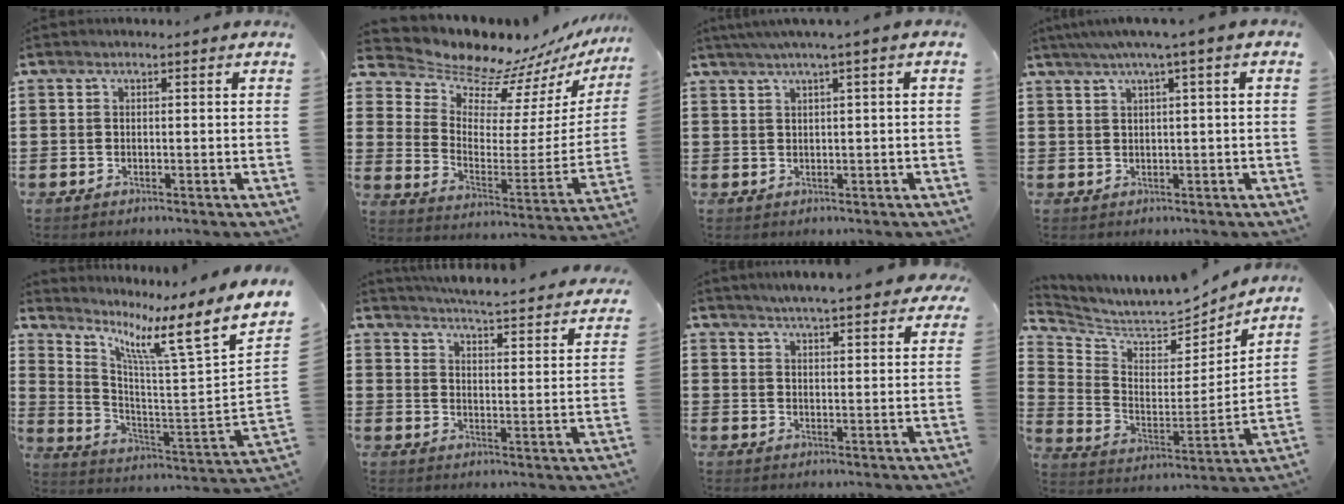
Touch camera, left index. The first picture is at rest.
{"total": 8.4, "force": [7.9, 2.7, 0.5], "torque": [-0.046, -0.076, 0.134]}
{"total": 1.8, "force": [0.8, -0.2, 1.6], "torque": [-0.029, -0.001, 0.015]}
{"total": 2.4, "force": [0.9, 0.0, 2.2], "torque": [-0.043, 0.001, 0.015]}
{"total": 7.8, "force": [4.2, -0.4, 6.6], "torque": [-0.124, -0.060, 0.044]}
{"total": 4.6, "force": [4.5, -0.7, 0.8], "torque": [-0.031, -0.047, 0.071]}
{"total": 4.5, "force": [4.4, 0.2, 1.0], "torque": [-0.037, -0.012, 0.078]}
{"total": 4.8, "force": [4.7, 1.1, 0.5], "torque": [-0.045, -0.054, 0.076]}